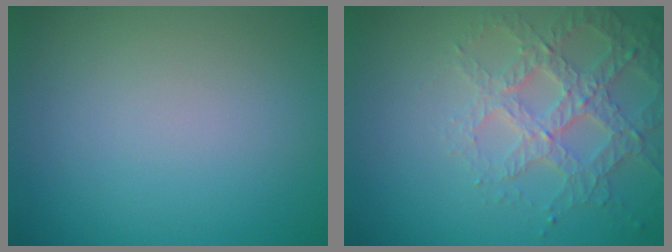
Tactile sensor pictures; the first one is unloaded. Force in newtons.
{"total": 3.8, "press": 3.6, "slide": 1.4}